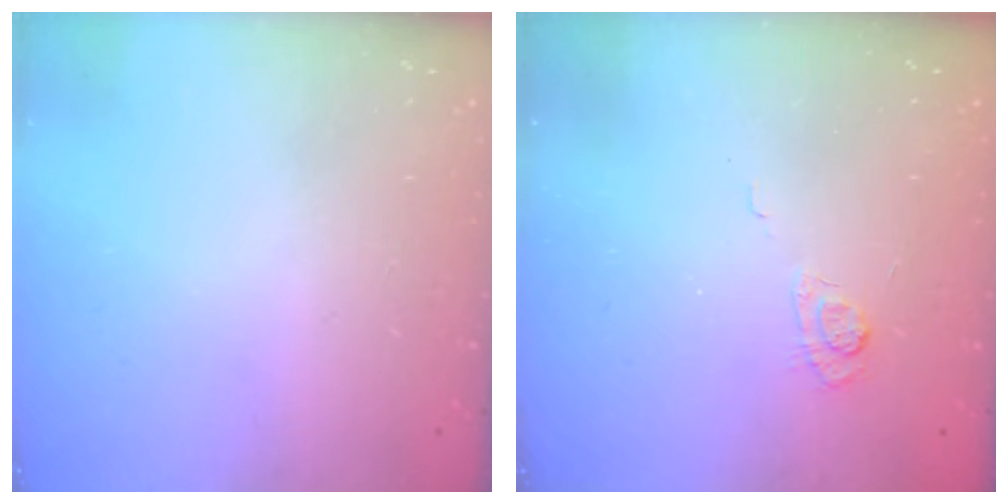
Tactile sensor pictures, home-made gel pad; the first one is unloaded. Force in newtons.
{"total": 3.6, "press": 3.1, "slide": 1.7}